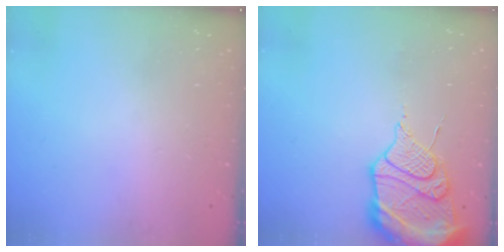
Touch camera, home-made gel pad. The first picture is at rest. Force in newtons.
{"total": 17.5, "press": 17.2, "slide": 3.3}